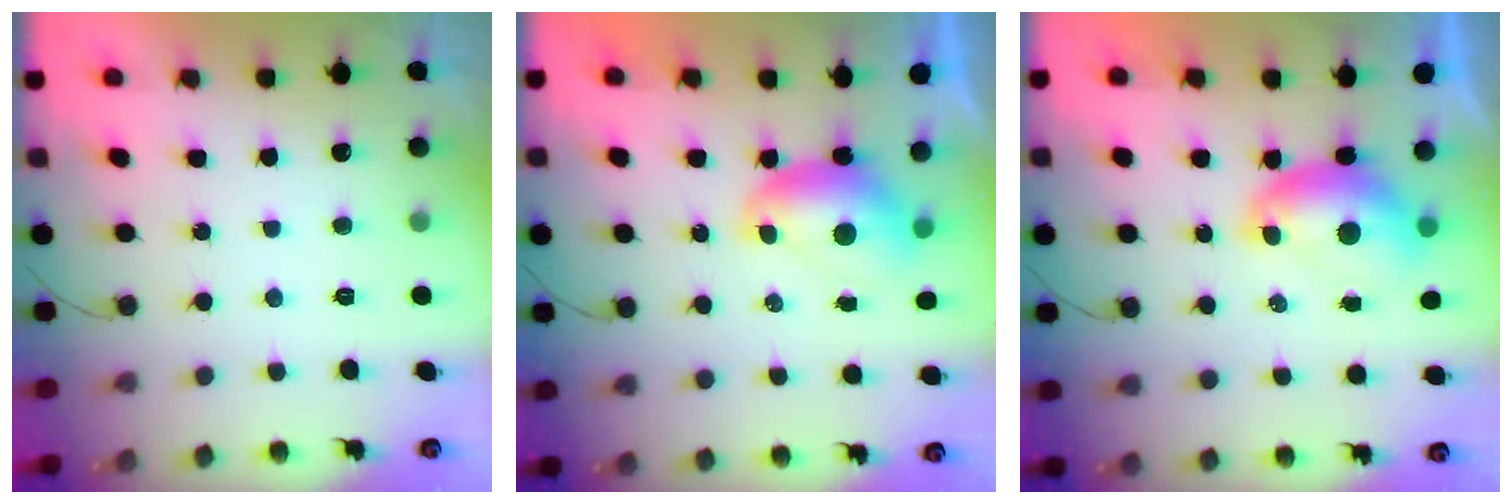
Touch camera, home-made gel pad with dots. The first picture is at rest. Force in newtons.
{"total": 8.0, "press": 8.0, "slide": 0.3}
{"total": 8.0, "press": 7.9, "slide": 1.0}